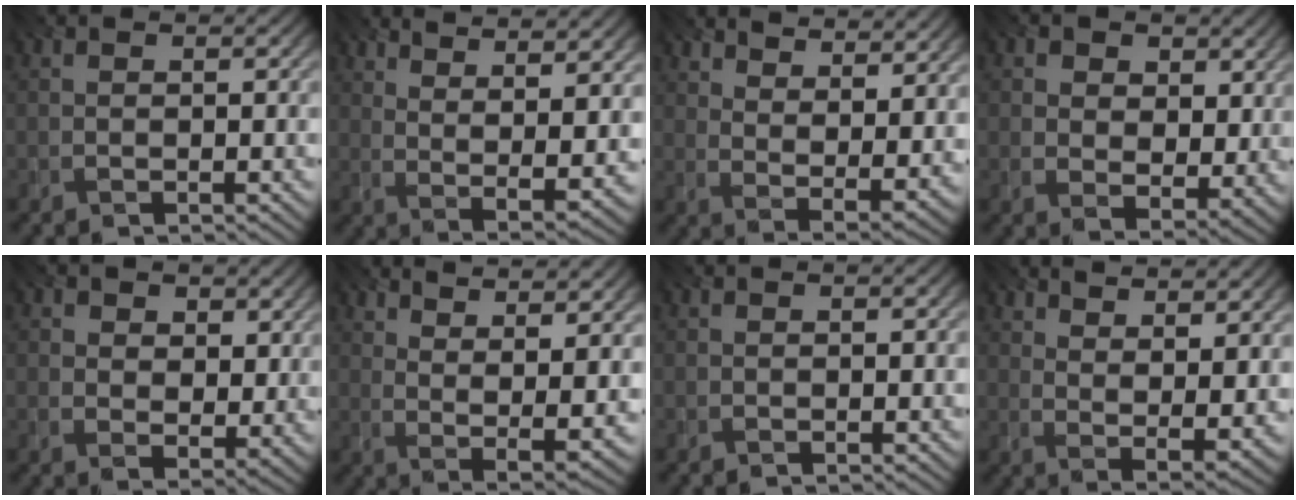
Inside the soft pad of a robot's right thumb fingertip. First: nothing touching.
{"total": 11.0, "force": [7.1, 2.8, 7.9], "torque": [-0.135, 0.004, 0.108]}
{"total": 10.7, "force": [8.0, 3.6, 6.2], "torque": [-0.115, -0.011, 0.118]}
{"total": 7.2, "force": [2.9, 5.0, 4.2], "torque": [-0.091, -0.007, 0.038]}
{"total": 5.9, "force": [2.6, 4.1, 3.4], "torque": [-0.080, -0.006, 0.037]}
{"total": 11.5, "force": [7.5, 3.3, 8.1], "torque": [-0.141, 0.004, 0.113]}
{"total": 0.0}
{"total": 10.1, "force": [7.0, 3.3, 6.5], "torque": [-0.119, -0.005, 0.107]}